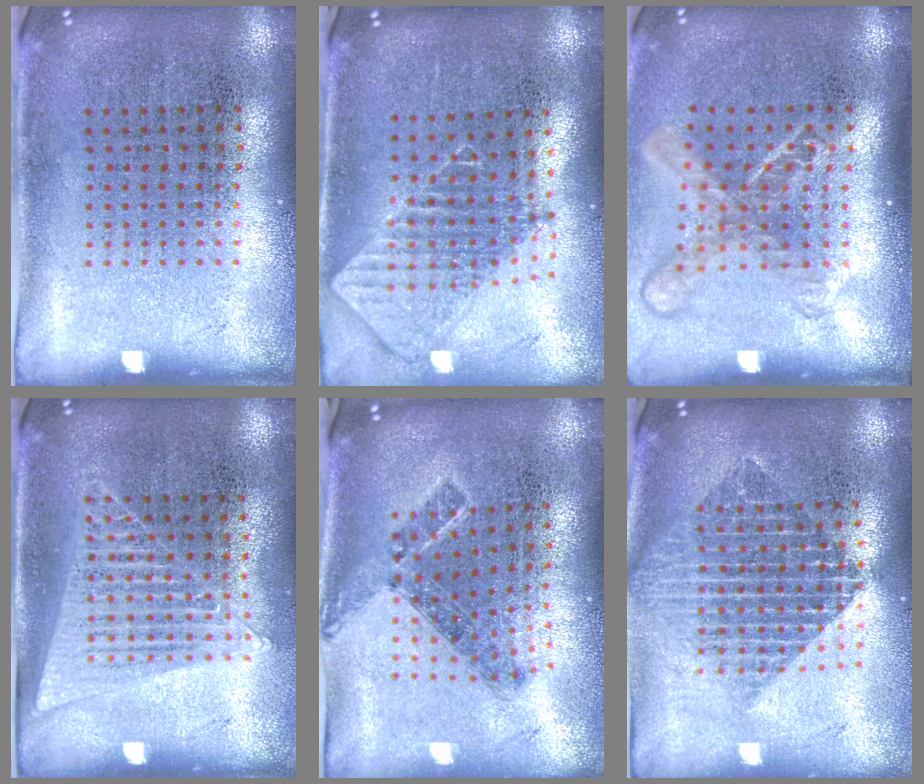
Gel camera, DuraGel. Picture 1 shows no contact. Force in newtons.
{"total": 2.0, "press": 1.6, "slide": 1.2}
{"total": 1.8, "press": 1.3, "slide": 1.2}
{"total": 1.3, "press": 1.2, "slide": 0.4}
{"total": 0.9, "press": 0.8, "slide": 0.4}
{"total": 2.0, "press": 1.6, "slide": 1.2}